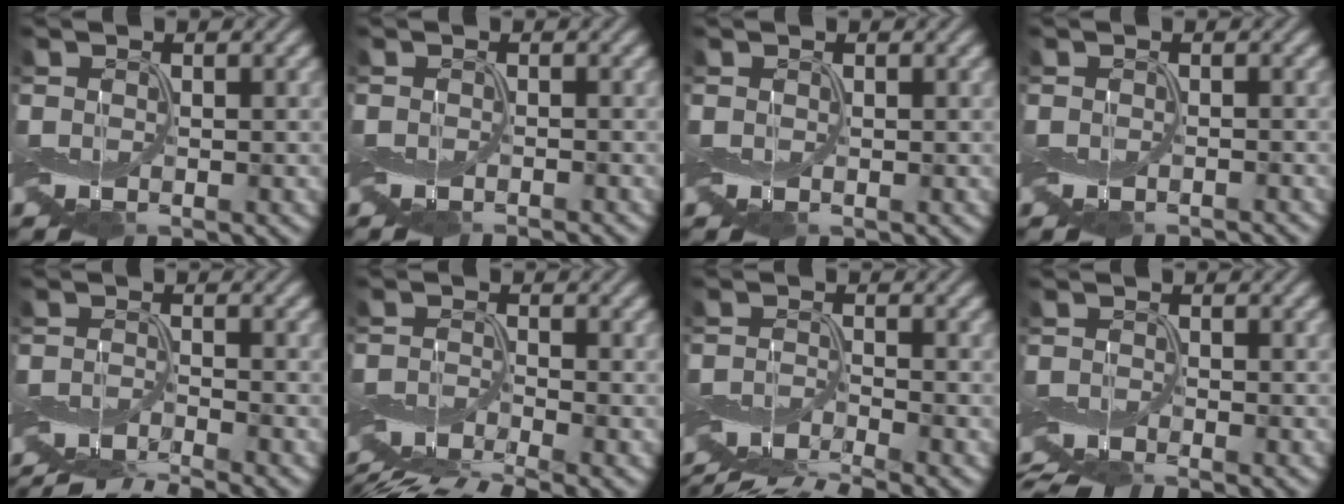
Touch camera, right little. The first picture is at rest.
{"total": 1.4, "force": [-1.3, 0.0, 0.6], "torque": [-0.003, -0.007, -0.024]}
{"total": 0.0}
{"total": 0.8, "force": [-0.8, 0.1, 0.4], "torque": [-0.003, -0.006, -0.013]}
{"total": 4.9, "force": [-4.7, 0.1, 1.5], "torque": [-0.016, -0.010, -0.096]}
{"total": 6.1, "force": [-5.7, 0.5, 2.3], "torque": [-0.035, -0.012, -0.113]}
{"total": 5.5, "force": [-5.1, 0.2, 1.8], "torque": [-0.020, -0.009, -0.104]}
{"total": 3.3, "force": [-2.8, 0.4, 1.7], "torque": [-0.031, -0.012, -0.061]}